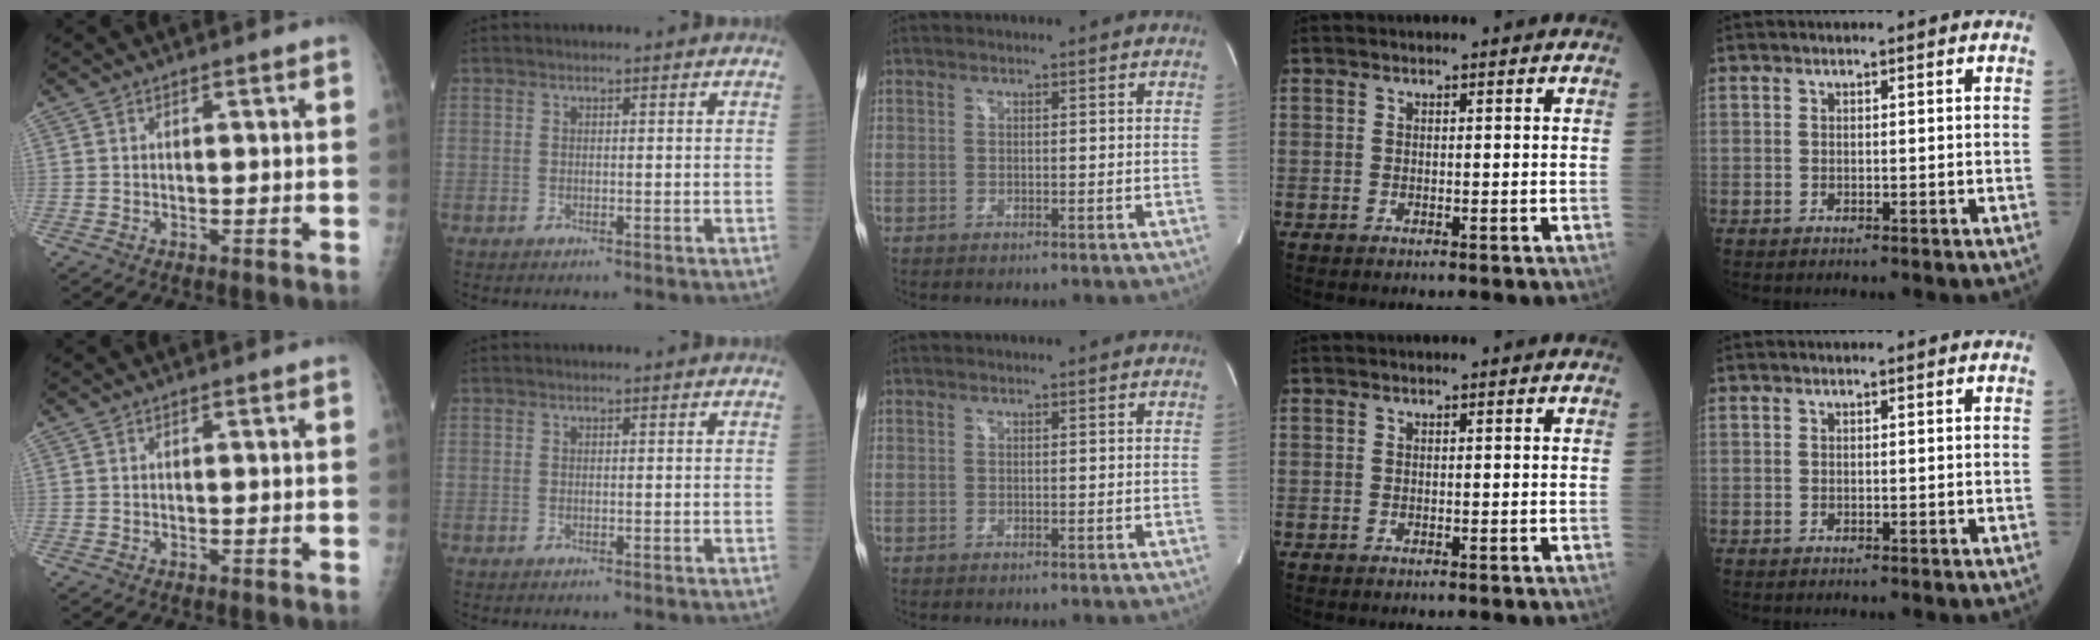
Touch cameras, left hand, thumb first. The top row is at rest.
{}